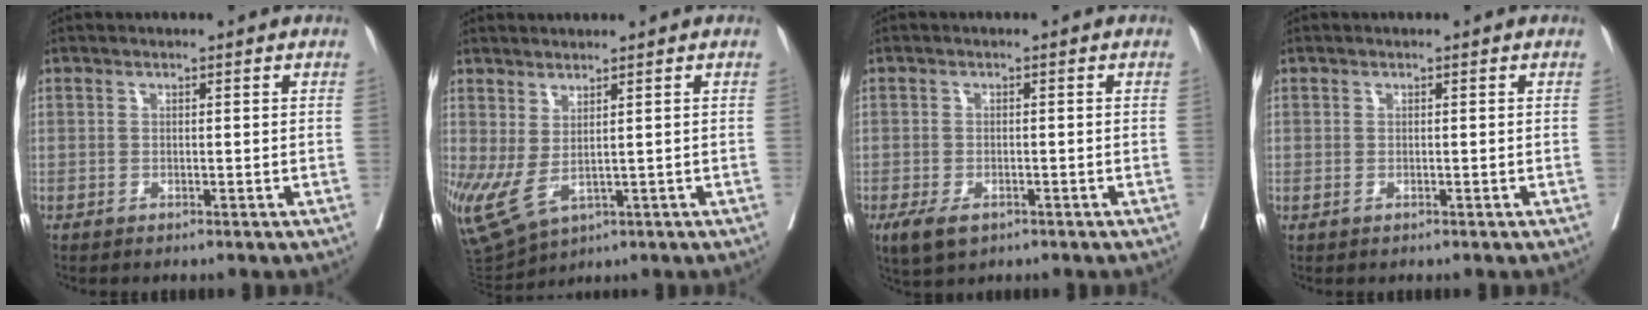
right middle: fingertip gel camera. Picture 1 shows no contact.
{"total": 10.3, "force": [-2.0, 4.9, 8.8], "torque": [-0.197, -0.013, -0.012]}
{"total": 4.1, "force": [-2.3, 2.1, 2.6], "torque": [-0.051, -0.007, -0.034]}
{"total": 0.0}